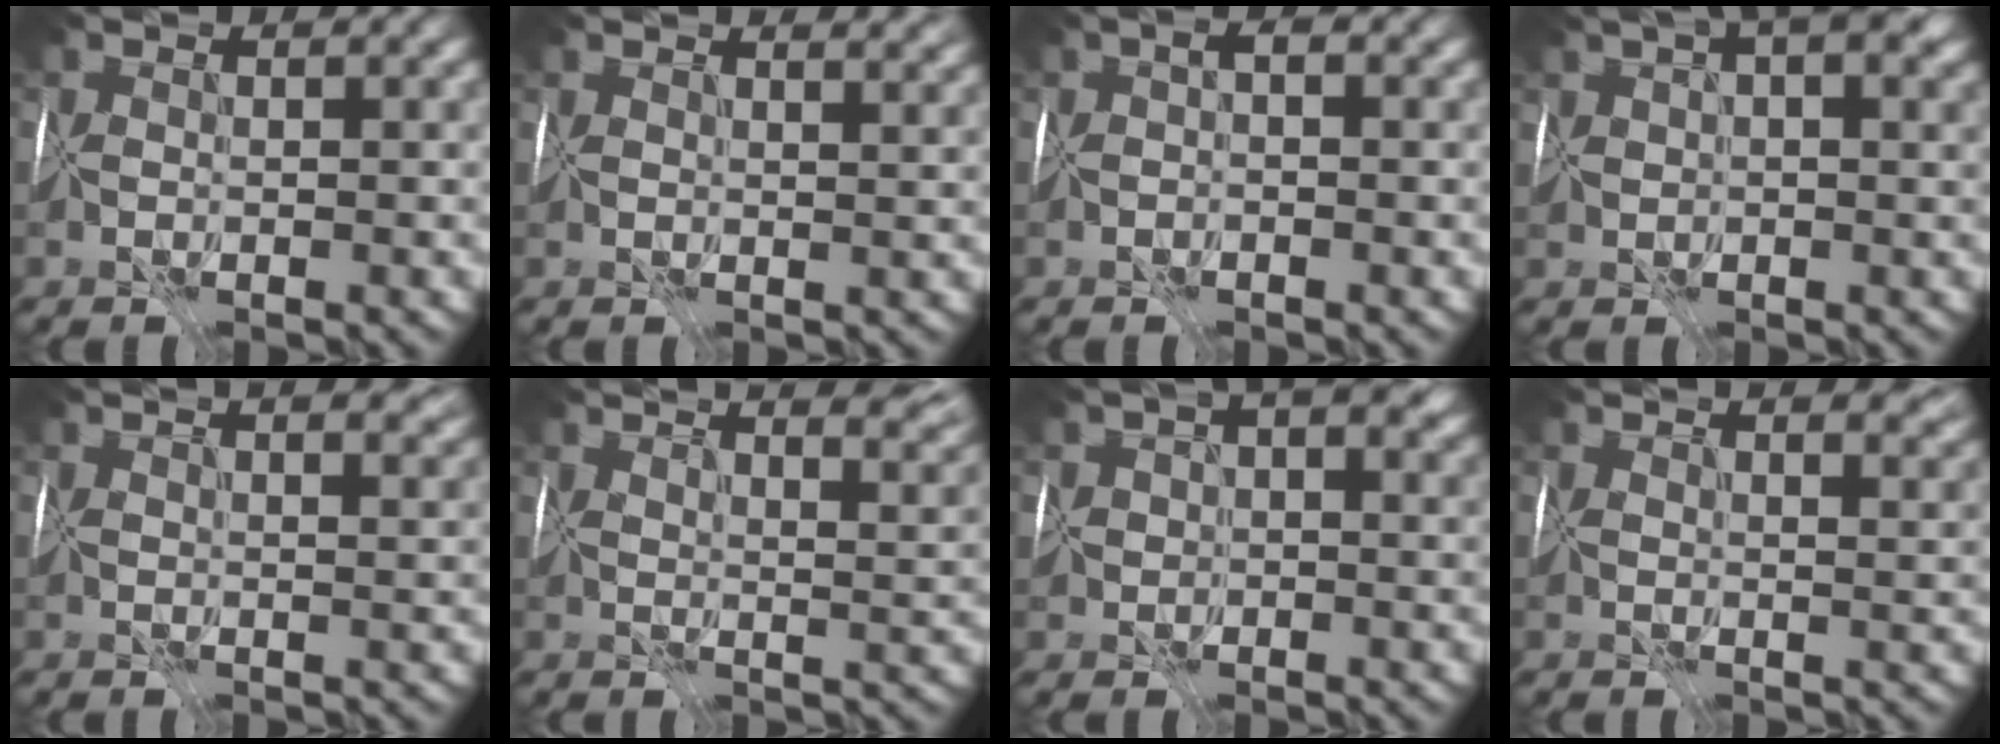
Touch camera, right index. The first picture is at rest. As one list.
[{"total": 5.1, "force": [3.3, 2.2, 3.1], "torque": [-0.044, 0.017, 0.055]}, {"total": 0.5, "force": [-0.1, 0.0, 0.5], "torque": [-0.009, 0.007, -0.004]}, {"total": 8.9, "force": [3.6, 4.8, 6.7], "torque": [-0.111, 0.022, 0.064]}, {"total": 9.0, "force": [6.1, 3.4, 5.7], "torque": [-0.095, 0.053, 0.084]}, {"total": 11.9, "force": [9.2, 3.6, 6.7], "torque": [-0.091, 0.054, 0.116]}, {"total": 8.1, "force": [2.7, 5.7, 5.1], "torque": [-0.073, 0.013, 0.033]}, {"total": 9.6, "force": [6.8, 3.6, 5.8], "torque": [-0.091, 0.055, 0.091]}]